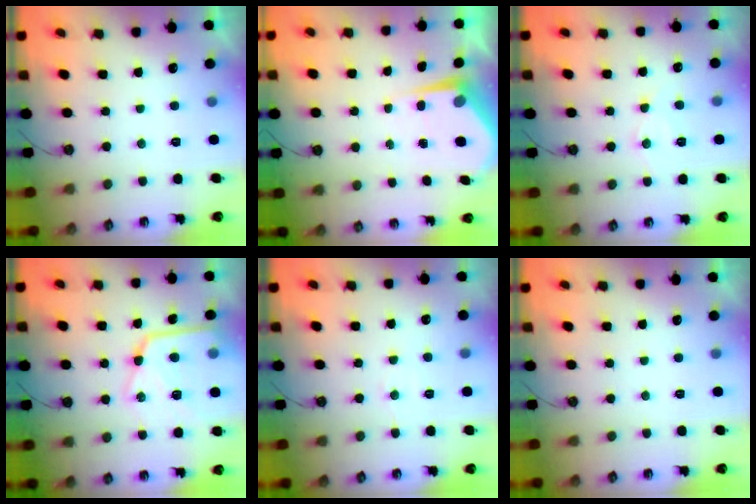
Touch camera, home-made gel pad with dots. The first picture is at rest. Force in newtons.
{"total": 5.9, "press": 5.9, "slide": 0.4}
{"total": 8.4, "press": 8.3, "slide": 0.7}
{"total": 17.6, "press": 17.5, "slide": 1.6}
{"total": 4.3, "press": 4.3, "slide": 0.7}
{"total": 0.0}